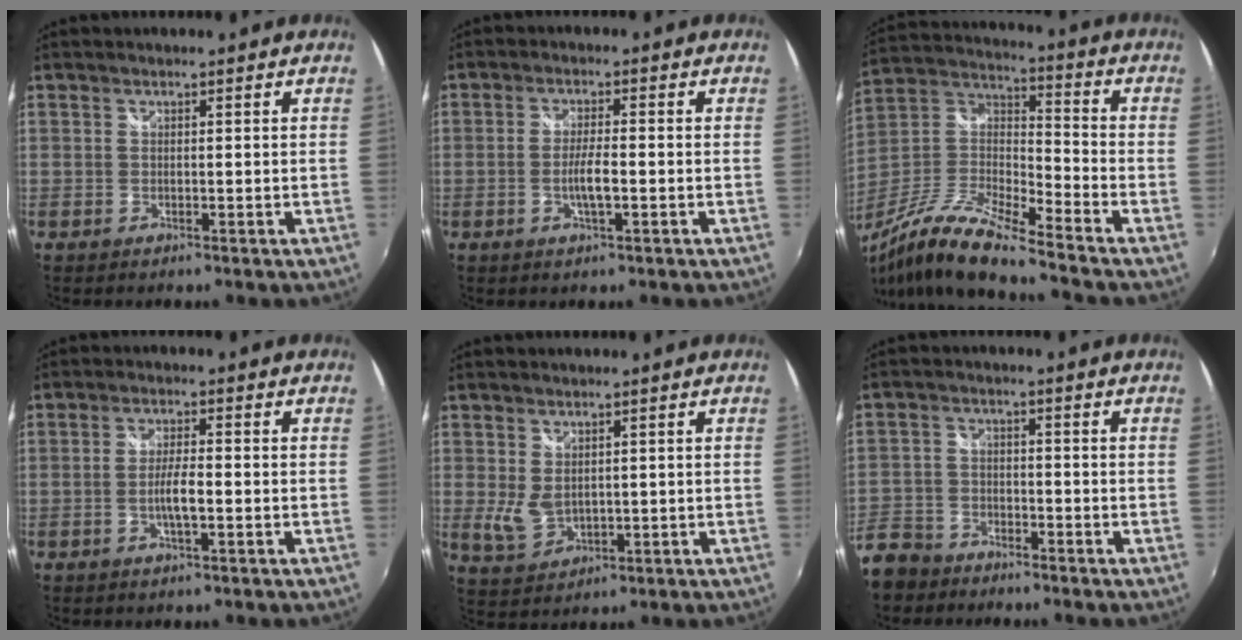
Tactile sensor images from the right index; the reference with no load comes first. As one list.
[{"total": 4.0, "force": [-1.1, 0.6, 3.8], "torque": [-0.074, 0.000, -0.018]}, {"total": 16.5, "force": [-12.3, 1.8, 10.9], "torque": [-0.226, -0.024, -0.247]}, {"total": 4.0, "force": [-1.1, 0.6, 3.8], "torque": [-0.075, 0.002, -0.019]}, {"total": 4.8, "force": [1.0, 3.2, 3.4], "torque": [-0.064, -0.005, 0.028]}, {"total": 9.9, "force": [-7.0, 6.4, 2.9], "torque": [-0.090, 0.005, -0.135]}]